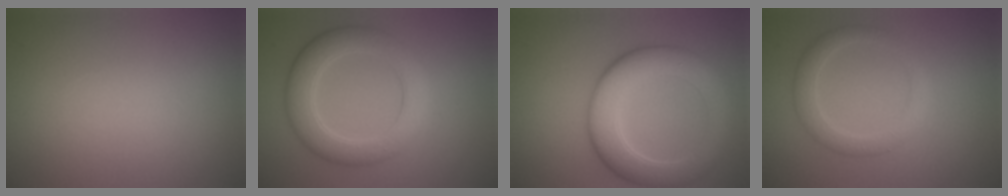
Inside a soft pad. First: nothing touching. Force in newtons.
{"total": 5.2, "press": 5.2, "slide": 0.3}
{"total": 6.9, "press": 6.9, "slide": 0.5}
{"total": 2.6, "press": 2.6, "slide": 0.2}